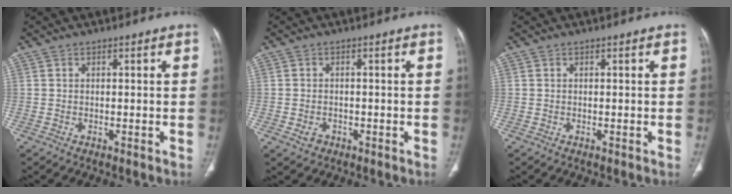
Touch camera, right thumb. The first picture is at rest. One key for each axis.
{"total": 2.3, "fx": -0.9, "fy": 1.8, "fz": 1.0, "tx": -0.016, "ty": 0.008, "tz": -0.009}
{"total": 0.0}